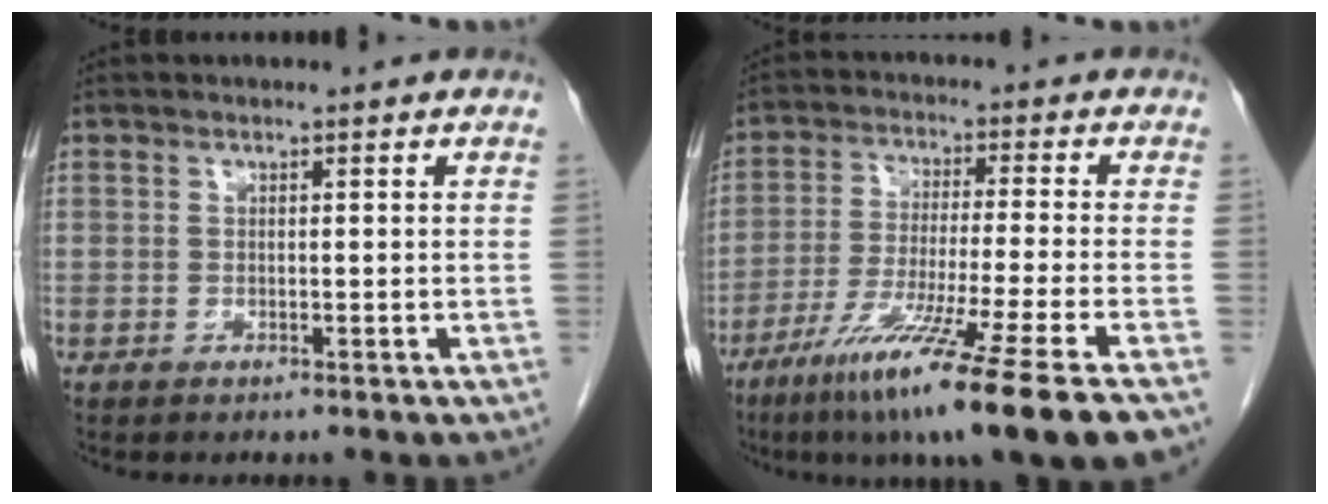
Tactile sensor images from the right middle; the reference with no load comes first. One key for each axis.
{"total": 16.3, "fx": -10.1, "fy": -1.6, "fz": 12.7, "tx": -0.210, "ty": -0.057, "tz": -0.169}